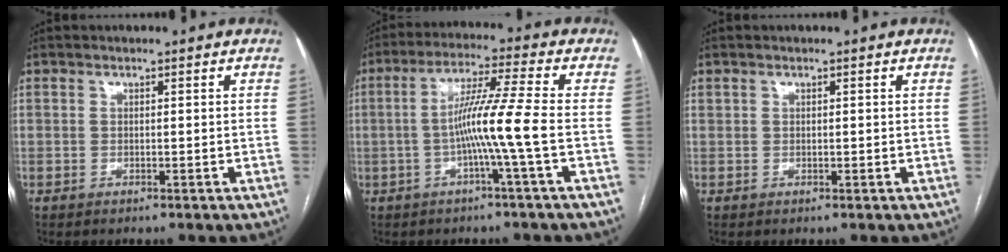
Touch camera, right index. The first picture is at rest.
{"total": 8.9, "force": [-1.9, -1.8, 8.5], "torque": [-0.156, 0.006, -0.037]}
{"total": 0.0}